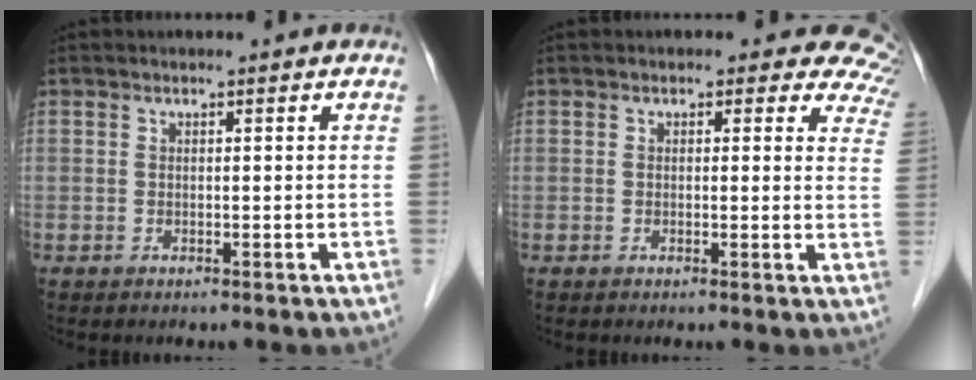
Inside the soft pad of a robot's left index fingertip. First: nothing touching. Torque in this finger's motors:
{"motor_torque": [0.25, -1.81, 0.23, -0.01]}